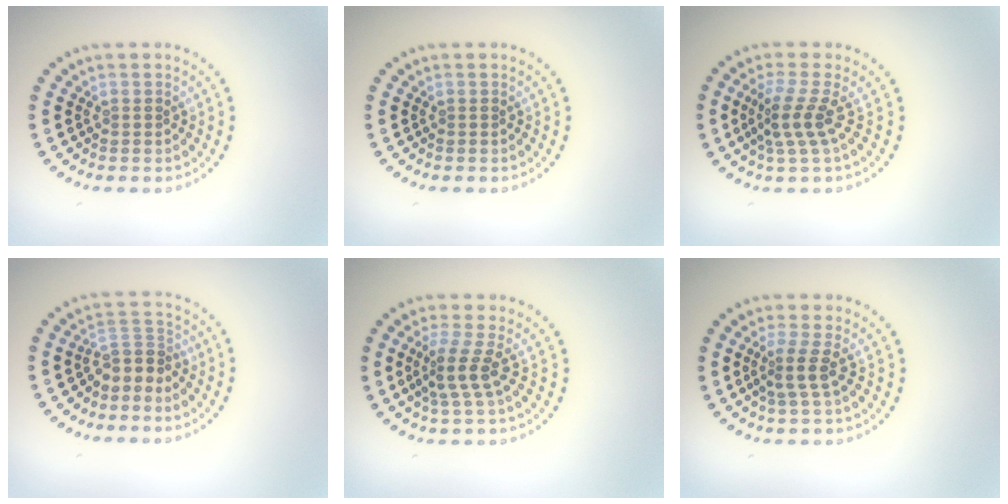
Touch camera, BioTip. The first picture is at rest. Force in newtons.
{"total": 0.0}
{"total": 2.7, "press": 1.9, "slide": 1.9}
{"total": 2.5, "press": 1.8, "slide": 1.7}
{"total": 2.7, "press": 1.9, "slide": 1.9}
{"total": 2.2, "press": 1.5, "slide": 1.6}